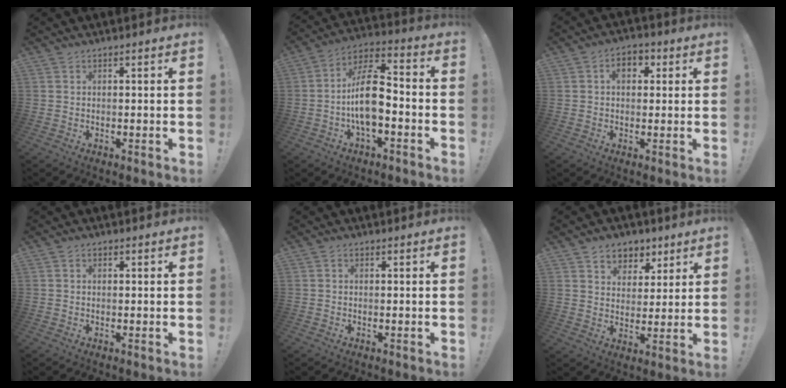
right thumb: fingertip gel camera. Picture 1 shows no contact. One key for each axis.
{"total": 14.8, "fx": -3.4, "fy": 7.3, "fz": 12.5, "tx": -0.223, "ty": 0.021, "tz": -0.060}
{"total": 5.7, "fx": 1.5, "fy": 3.9, "fz": 3.8, "tx": -0.048, "ty": 0.003, "tz": 0.023}
{"total": 0.7, "fx": 0.0, "fy": 0.6, "fz": 0.4, "tx": -0.008, "ty": 0.003, "tz": 0.001}
{"total": 0.6, "fx": -0.2, "fy": 0.5, "fz": 0.2, "tx": -0.008, "ty": 0.004, "tz": -0.003}
{"total": 7.7, "fx": 4.6, "fy": 5.9, "fz": 1.4, "tx": -0.010, "ty": -0.034, "tz": 0.091}